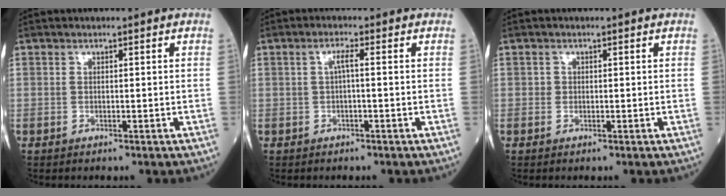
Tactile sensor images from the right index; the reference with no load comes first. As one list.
[{"total": 2.2, "force": [0.2, 0.6, 2.1], "torque": [-0.050, 0.006, 0.006]}, {"total": 1.0, "force": [0.0, 0.9, 0.4], "torque": [-0.017, 0.013, 0.003]}]